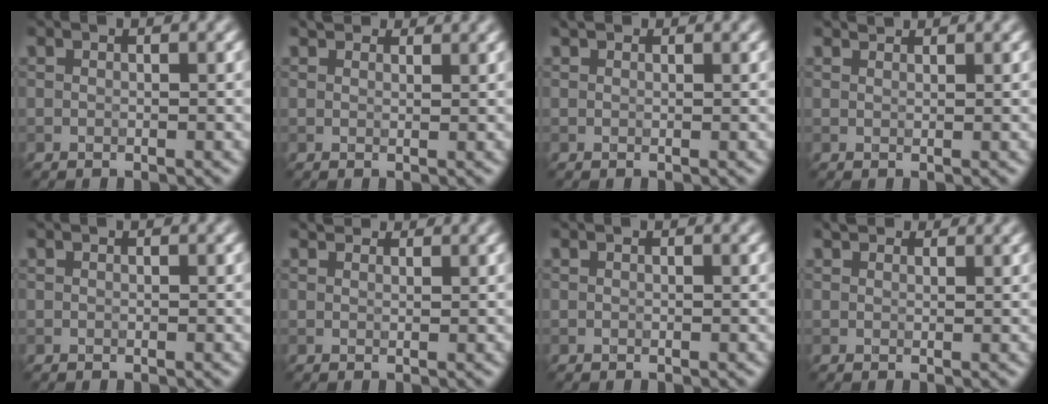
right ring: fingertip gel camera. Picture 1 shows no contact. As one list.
[{"total": 1.7, "force": [1.5, 0.7, 0.4], "torque": [-0.010, -0.001, 0.012]}, {"total": 0.7, "force": [0.5, 0.4, 0.2], "torque": [-0.003, 0.000, 0.002]}, {"total": 0.8, "force": [0.8, 0.2, 0.1], "torque": [-0.003, -0.002, 0.011]}, {"total": 0.0}, {"total": 1.5, "force": [1.3, 0.7, 0.4], "torque": [-0.011, -0.001, 0.010]}, {"total": 0.0}, {"total": 1.3, "force": [1.2, 0.6, 0.3], "torque": [-0.006, -0.002, 0.010]}]